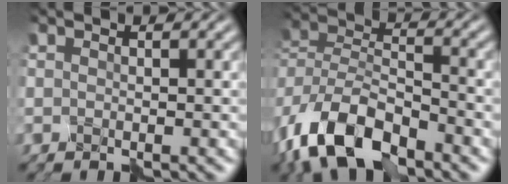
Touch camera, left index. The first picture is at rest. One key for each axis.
{"total": 10.8, "fx": -6.7, "fy": 5.2, "fz": 6.7, "tx": -0.134, "ty": -0.006, "tz": -0.138}